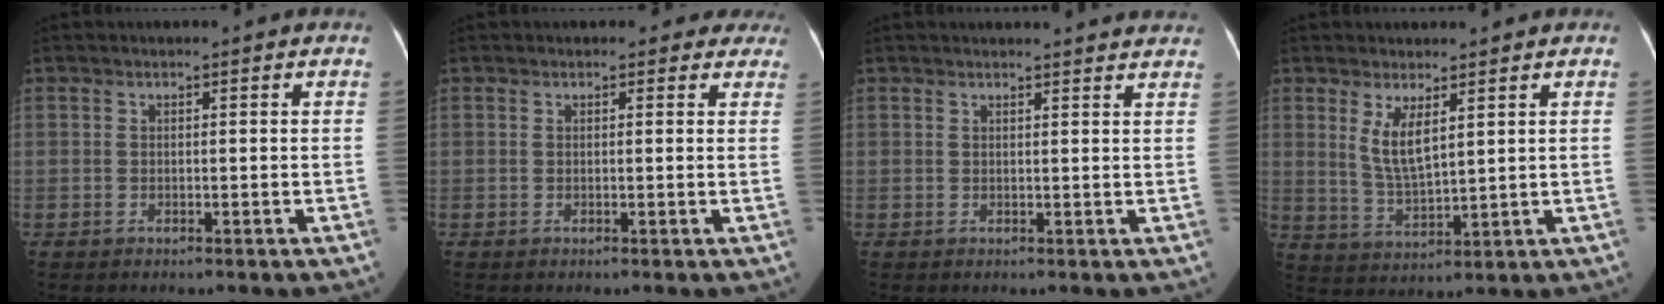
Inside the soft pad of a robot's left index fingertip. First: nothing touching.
{"total": 3.2, "force": [2.5, 2.0, 0.0], "torque": [0.020, -0.006, 0.007]}
{"total": 7.7, "force": [7.6, 0.6, 1.5], "torque": [-0.007, 0.003, 0.063]}
{"total": 5.1, "force": [2.4, 1.3, 4.3], "torque": [-0.093, -0.011, 0.058]}